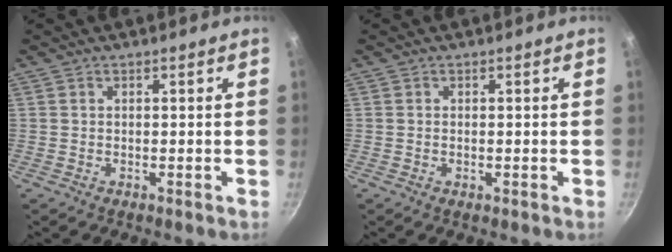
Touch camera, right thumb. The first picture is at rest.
{"total": 0.6, "force": [-0.1, 0.2, 0.5], "torque": [-0.009, 0.000, -0.002]}